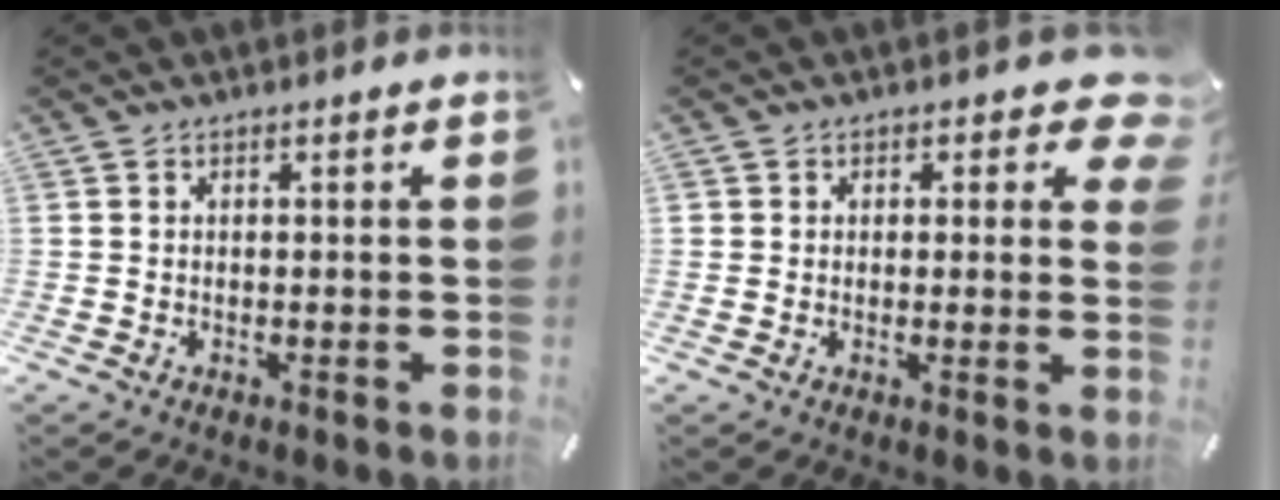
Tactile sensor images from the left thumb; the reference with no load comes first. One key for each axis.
{"total": 5.7, "fx": 2.7, "fy": 3.5, "fz": 3.7, "tx": -0.028, "ty": -0.013, "tz": 0.041}